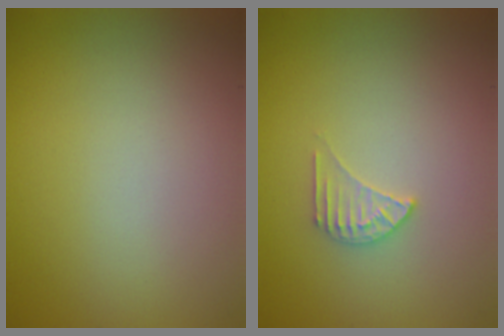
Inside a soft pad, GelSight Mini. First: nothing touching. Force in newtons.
{"total": 1.7, "press": 1.7, "slide": 0.1}